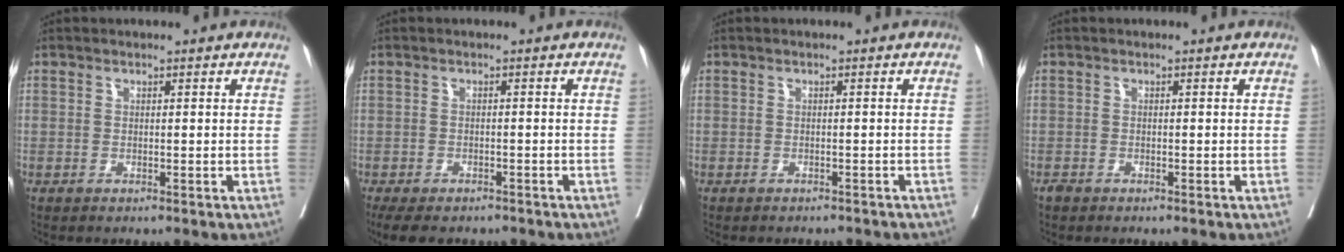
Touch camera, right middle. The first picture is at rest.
{"total": 9.8, "force": [-8.0, 3.8, 4.3], "torque": [-0.078, -0.010, -0.106]}
{"total": 4.1, "force": [-3.8, 1.2, 0.9], "torque": [-0.013, -0.005, -0.043]}
{"total": 0.7, "force": [-0.6, 0.2, 0.2], "torque": [-0.011, -0.002, -0.014]}